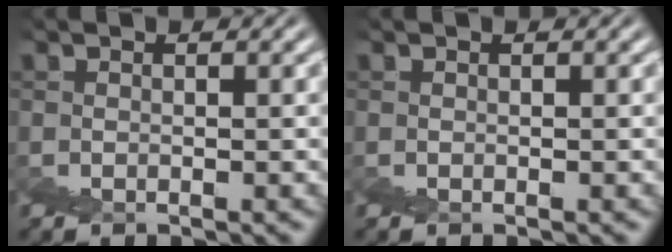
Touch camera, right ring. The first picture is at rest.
{"total": 0.0}